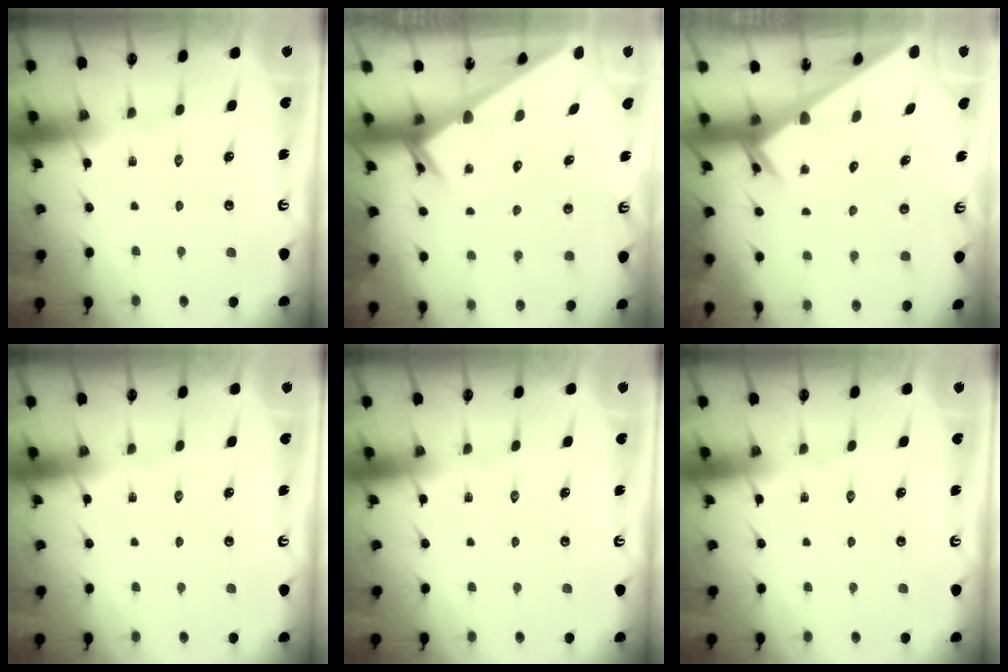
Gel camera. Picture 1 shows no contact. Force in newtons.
{"total": 2.2, "press": 2.2, "slide": 0.1}
{"total": 3.3, "press": 3.3, "slide": 0.3}
{"total": 0.0}
{"total": 0.0}
{"total": 0.0}